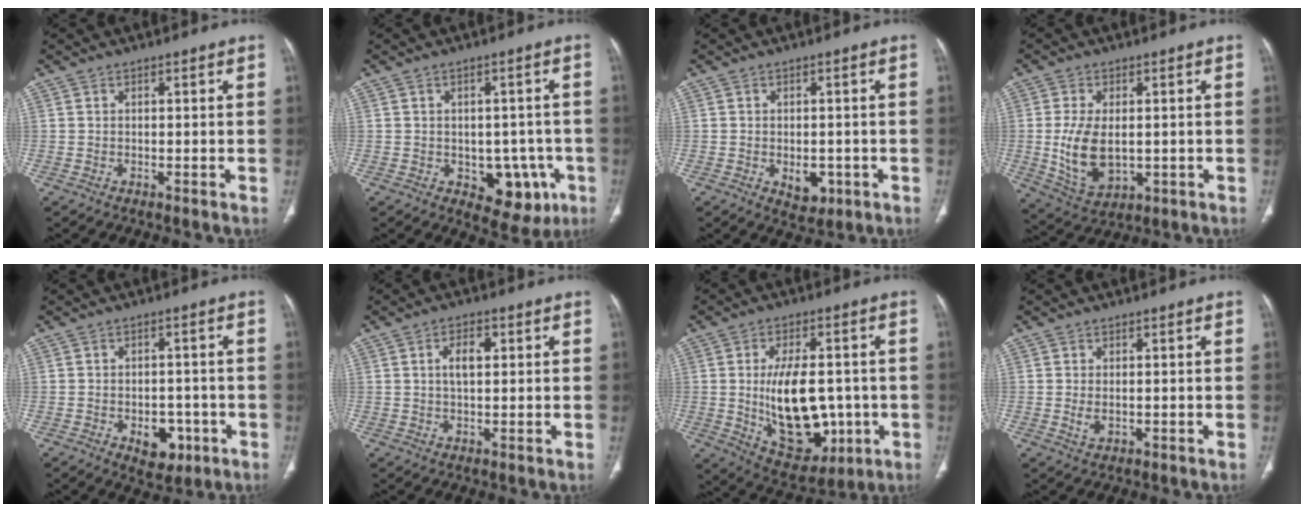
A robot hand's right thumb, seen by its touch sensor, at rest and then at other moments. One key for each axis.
{"total": 9.4, "fx": -2.9, "fy": 6.3, "fz": 6.3, "tx": -0.036, "ty": 0.012, "tz": -0.025}
{"total": 4.5, "fx": -1.3, "fy": 3.0, "fz": 3.1, "tx": -0.025, "ty": 0.002, "tz": -0.007}
{"total": 10.4, "fx": -0.4, "fy": 6.1, "fz": 8.3, "tx": -0.155, "ty": -0.010, "tz": 0.009}
{"total": 6.6, "fx": -2.6, "fy": 4.4, "fz": 4.2, "tx": -0.029, "ty": 0.014, "tz": -0.026}
{"total": 4.3, "fx": 1.1, "fy": 2.1, "fz": 3.6, "tx": -0.064, "ty": 0.004, "tz": 0.019}
{"total": 17.3, "fx": -1.6, "fy": 9.9, "fz": 14.1, "tx": -0.199, "ty": -0.003, "tz": 0.002}
{"total": 2.1, "fx": -0.1, "fy": 1.3, "fz": 1.6, "tx": -0.033, "ty": -0.005, "tz": 0.002}